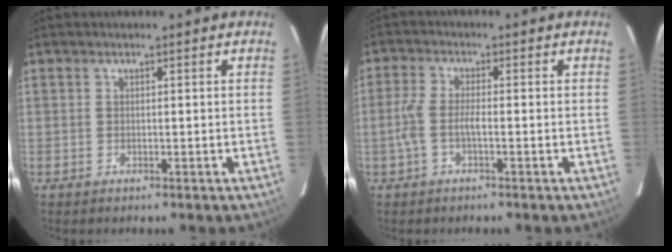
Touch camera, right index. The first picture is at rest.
{"total": 4.0, "force": [-1.3, 0.9, 3.7], "torque": [-0.084, 0.003, -0.026]}